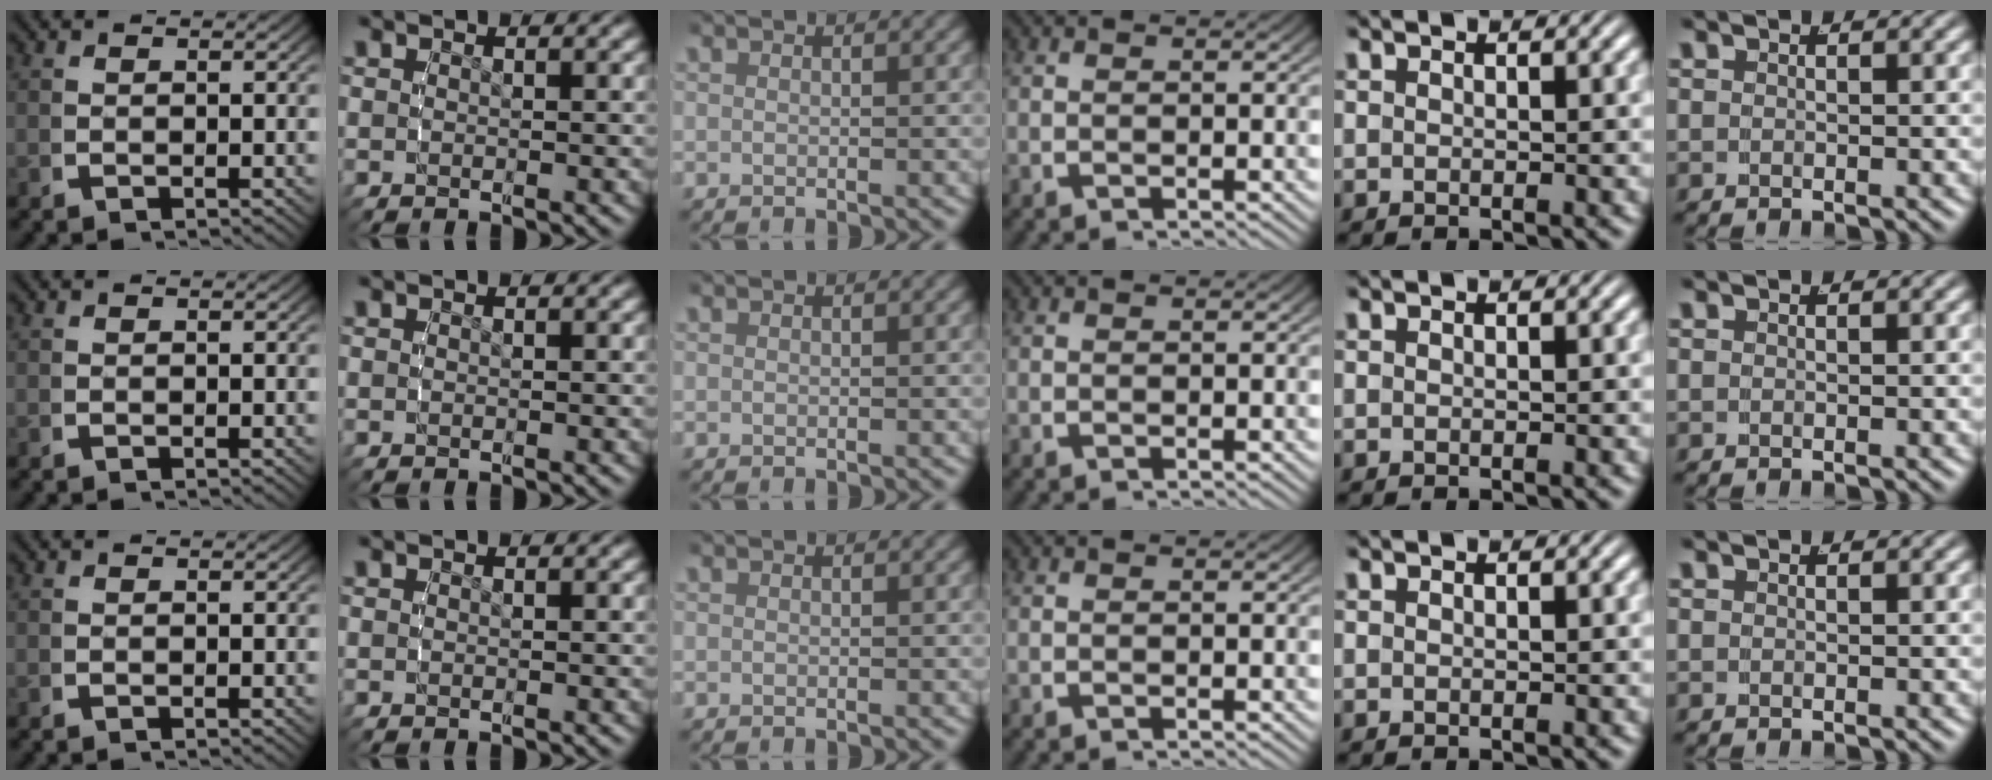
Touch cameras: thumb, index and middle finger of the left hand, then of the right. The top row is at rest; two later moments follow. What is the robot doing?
{"motion": "reach", "object": "paper towel"}